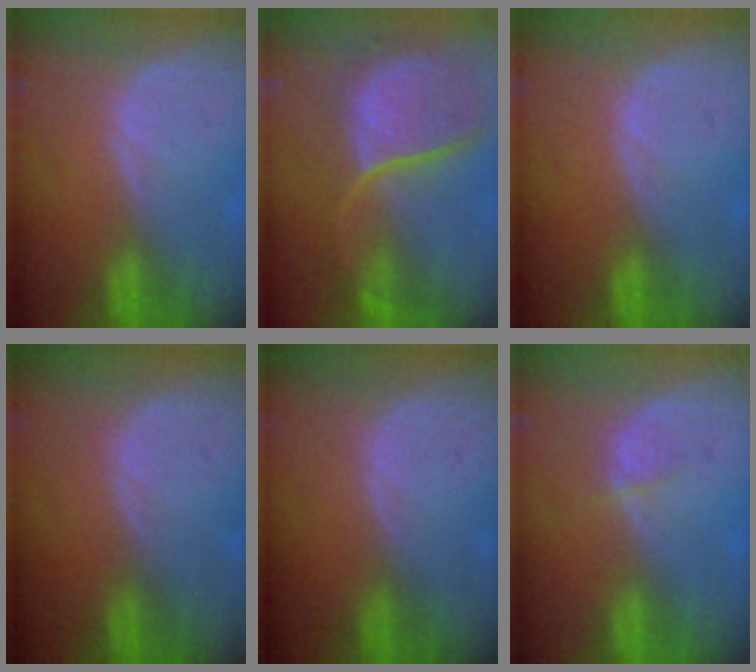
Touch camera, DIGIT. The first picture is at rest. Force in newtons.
{"total": 11.8, "press": 9.8, "slide": 6.6}
{"total": 0.0}
{"total": 0.0}
{"total": 0.0}
{"total": 1.4, "press": 1.3, "slide": 0.6}